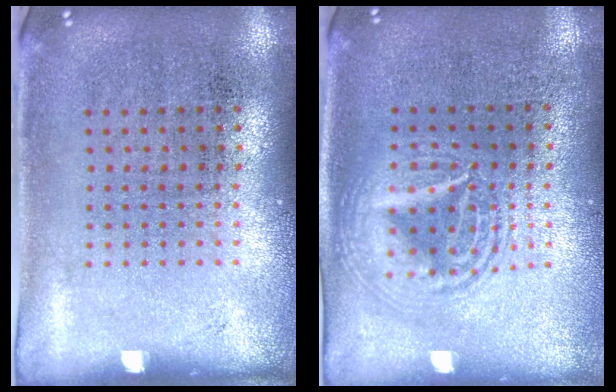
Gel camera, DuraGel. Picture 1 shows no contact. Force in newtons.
{"total": 2.6, "press": 2.6, "slide": 0.3}